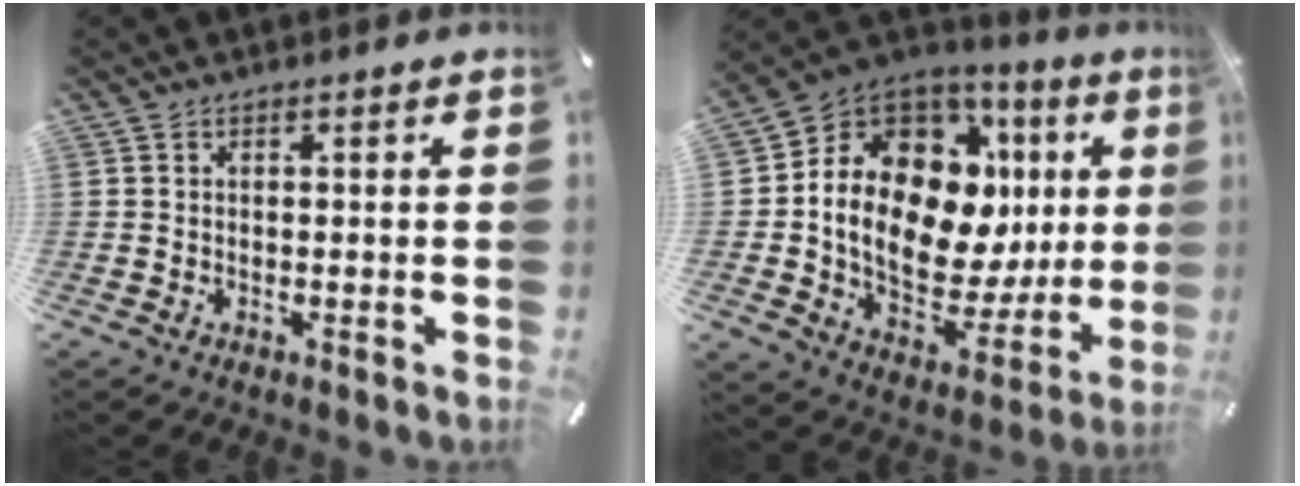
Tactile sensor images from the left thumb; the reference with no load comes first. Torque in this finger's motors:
{"motor_torque": [2.61, 2.40, 1.78, 0.99, 0.60]}